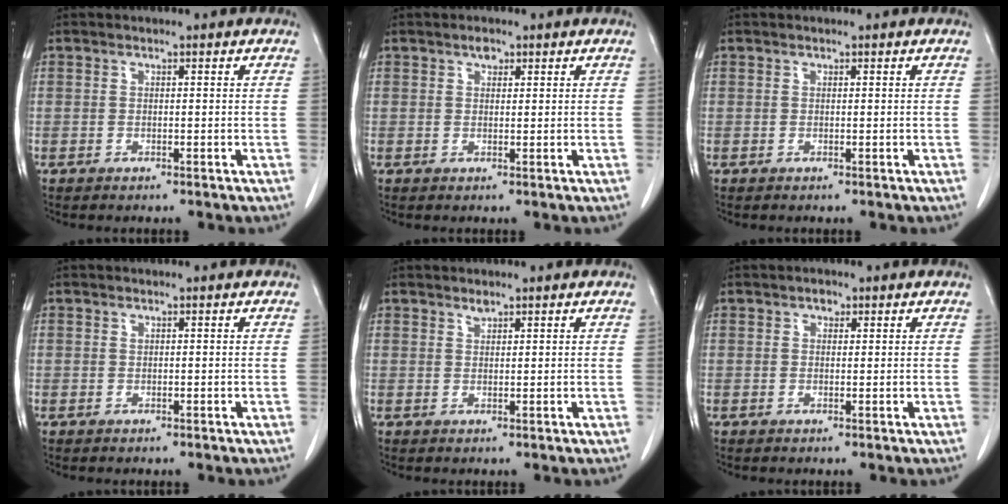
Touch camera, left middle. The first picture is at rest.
{"total": 1.2, "force": [0.8, 0.7, 0.6], "torque": [-0.009, 0.001, 0.011]}
{"total": 0.0}
{"total": 0.0}
{"total": 0.9, "force": [0.8, 0.3, 0.3], "torque": [-0.009, -0.003, 0.015]}
{"total": 1.1, "force": [0.6, 0.8, 0.5], "torque": [-0.006, 0.001, 0.008]}